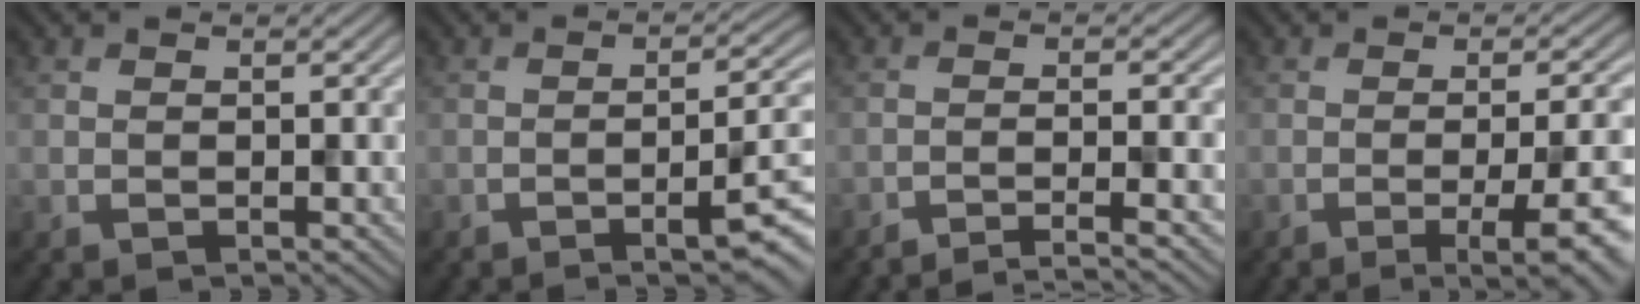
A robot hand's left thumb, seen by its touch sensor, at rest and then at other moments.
{"total": 7.8, "force": [-3.7, 1.5, 6.7], "torque": [-0.094, -0.001, -0.052]}
{"total": 5.3, "force": [-4.3, 0.3, 3.0], "torque": [-0.038, 0.021, -0.074]}
{"total": 8.7, "force": [-3.4, 2.1, 7.7], "torque": [-0.098, -0.004, -0.036]}